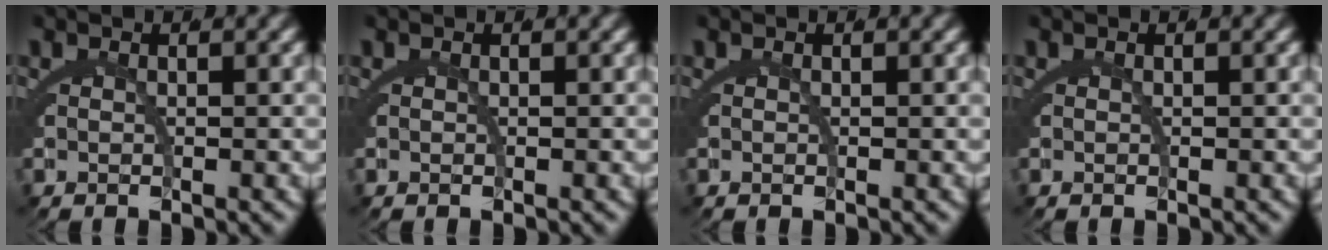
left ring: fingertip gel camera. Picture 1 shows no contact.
{"total": 0.0}
{"total": 0.0}
{"total": 0.0}